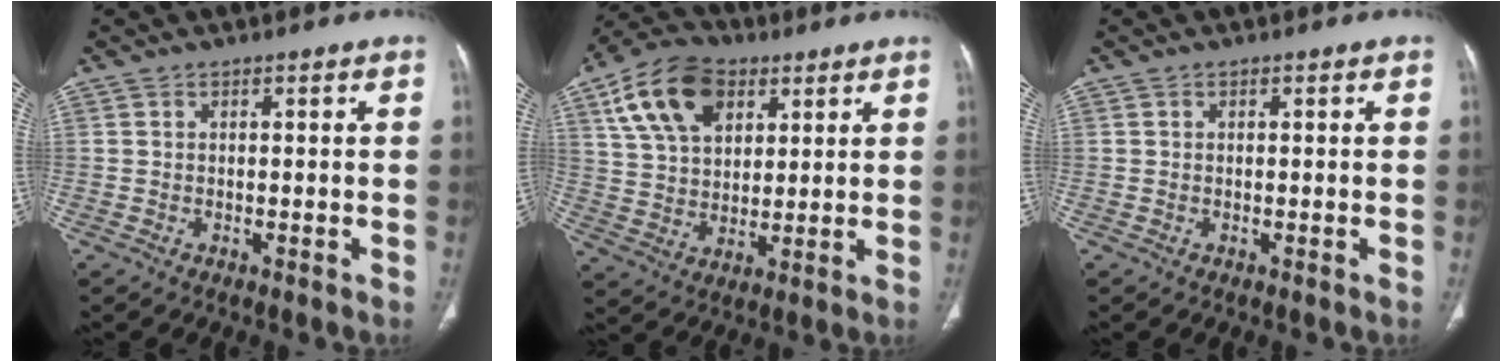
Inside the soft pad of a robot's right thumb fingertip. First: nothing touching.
{"total": 15.6, "force": [6.9, 9.9, 9.8], "torque": [-0.162, -0.007, 0.125]}
{"total": 0.0}